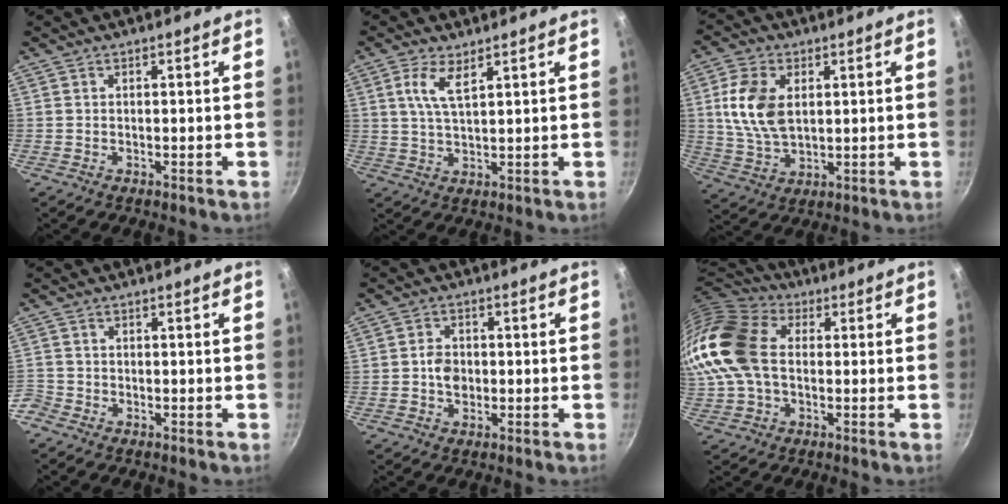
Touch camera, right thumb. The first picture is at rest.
{"total": 5.4, "force": [2.6, 1.8, 4.3], "torque": [-0.085, -0.016, 0.054]}
{"total": 10.9, "force": [2.3, 6.7, 8.3], "torque": [-0.153, -0.012, 0.047]}
{"total": 2.4, "force": [-1.6, 1.7, 0.4], "torque": [-0.016, 0.005, -0.035]}
{"total": 4.0, "force": [-0.4, 3.1, 2.4], "torque": [-0.027, 0.008, -0.010]}
{"total": 20.2, "force": [1.3, 14.2, 14.3], "torque": [-0.312, 0.033, 0.014]}